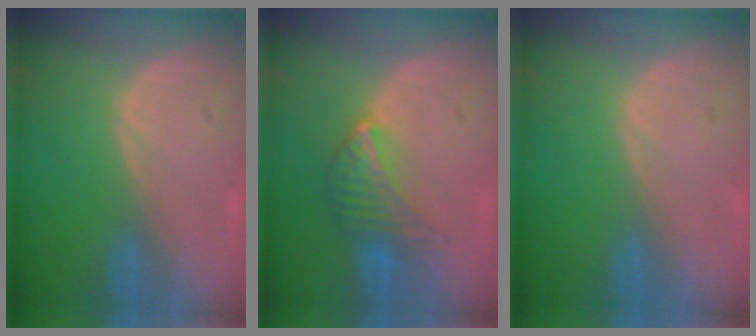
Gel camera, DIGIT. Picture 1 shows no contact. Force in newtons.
{"total": 7.1, "press": 6.3, "slide": 3.1}
{"total": 0.0}